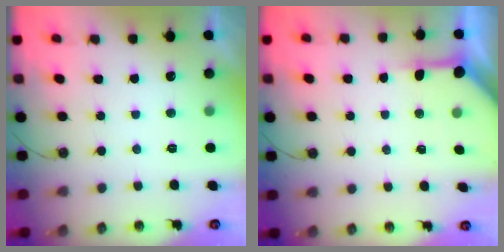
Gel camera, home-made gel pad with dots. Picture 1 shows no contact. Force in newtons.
{"total": 4.5, "press": 4.5, "slide": 0.2}